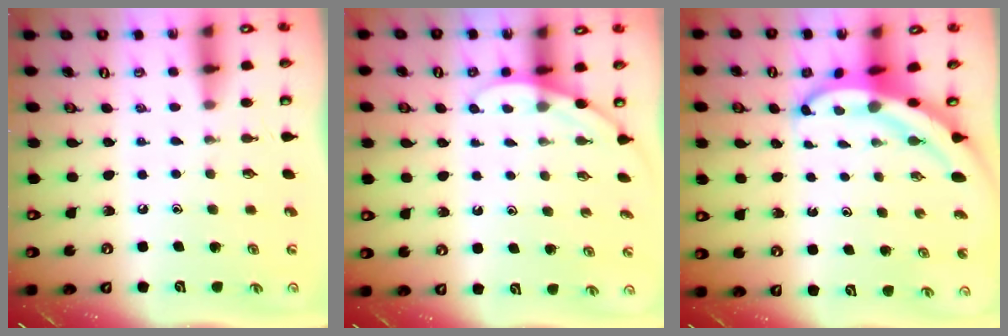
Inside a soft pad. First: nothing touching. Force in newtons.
{"total": 2.8, "press": 2.8, "slide": 0.2}
{"total": 5.4, "press": 5.4, "slide": 0.5}